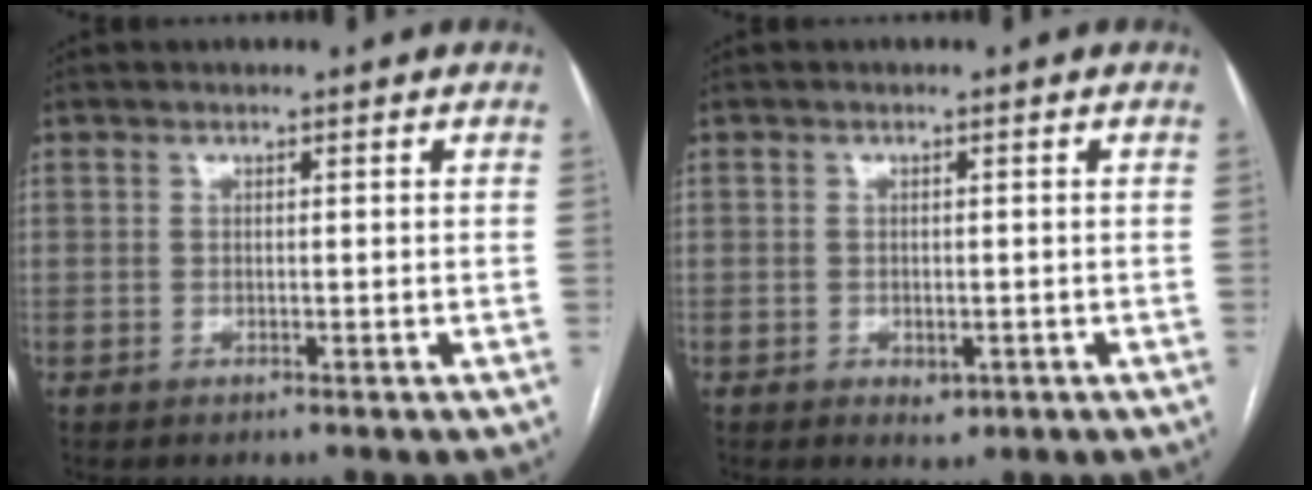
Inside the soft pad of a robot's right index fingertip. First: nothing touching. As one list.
[{"total": 2.0, "force": [-0.8, 1.3, 1.2], "torque": [-0.013, 0.001, -0.003]}]